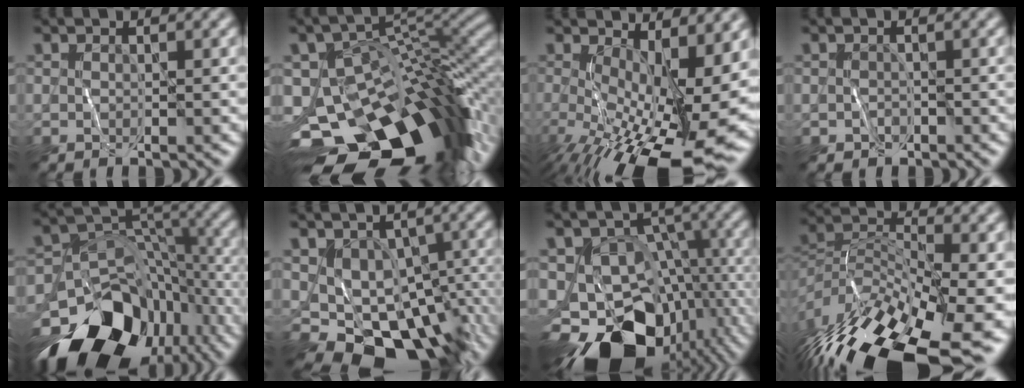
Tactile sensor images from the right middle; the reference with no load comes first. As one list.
[{"total": 15.2, "force": [-6.7, 7.6, 11.3], "torque": [-0.177, -0.012, -0.101]}, {"total": 15.5, "force": [-3.2, 6.7, 13.6], "torque": [-0.210, -0.045, -0.031]}, {"total": 1.0, "force": [-0.7, 0.7, 0.1], "torque": [0.000, -0.005, -0.015]}, {"total": 14.5, "force": [-8.6, 9.4, 6.9], "torque": [-0.141, -0.007, -0.136]}, {"total": 10.9, "force": [-4.4, 7.8, 6.3], "torque": [-0.087, -0.013, -0.054]}, {"total": 16.3, "force": [-9.5, 10.5, 8.2], "torque": [-0.145, -0.031, -0.126]}, {"total": 15.5, "force": [-9.2, 5.6, 11.2], "torque": [-0.248, -0.005, -0.157]}]